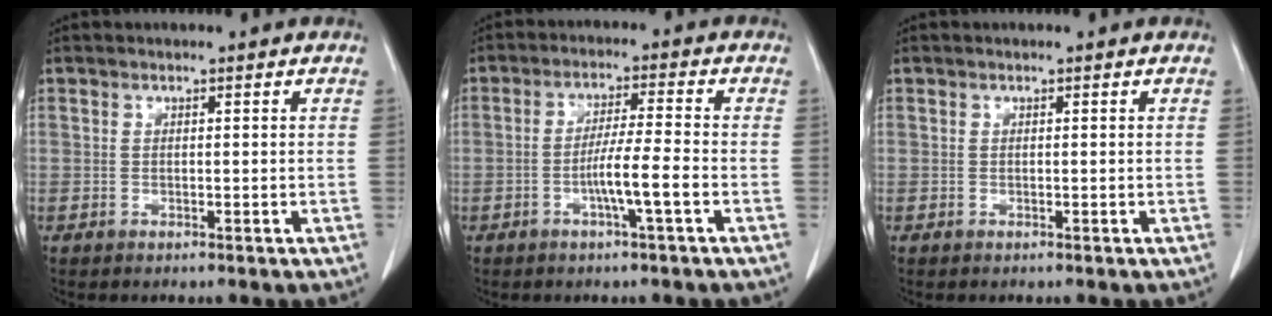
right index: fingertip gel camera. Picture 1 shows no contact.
{"total": 6.0, "force": [-2.1, -0.5, 5.6], "torque": [-0.105, -0.001, -0.039]}
{"total": 0.0}